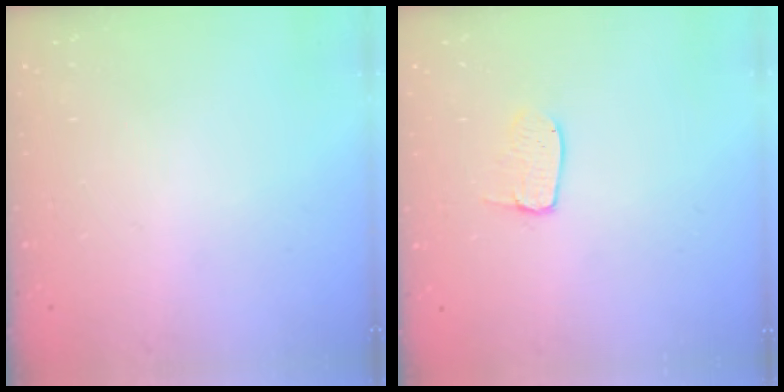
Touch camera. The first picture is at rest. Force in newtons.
{"total": 4.3, "press": 4.3, "slide": 0.2}